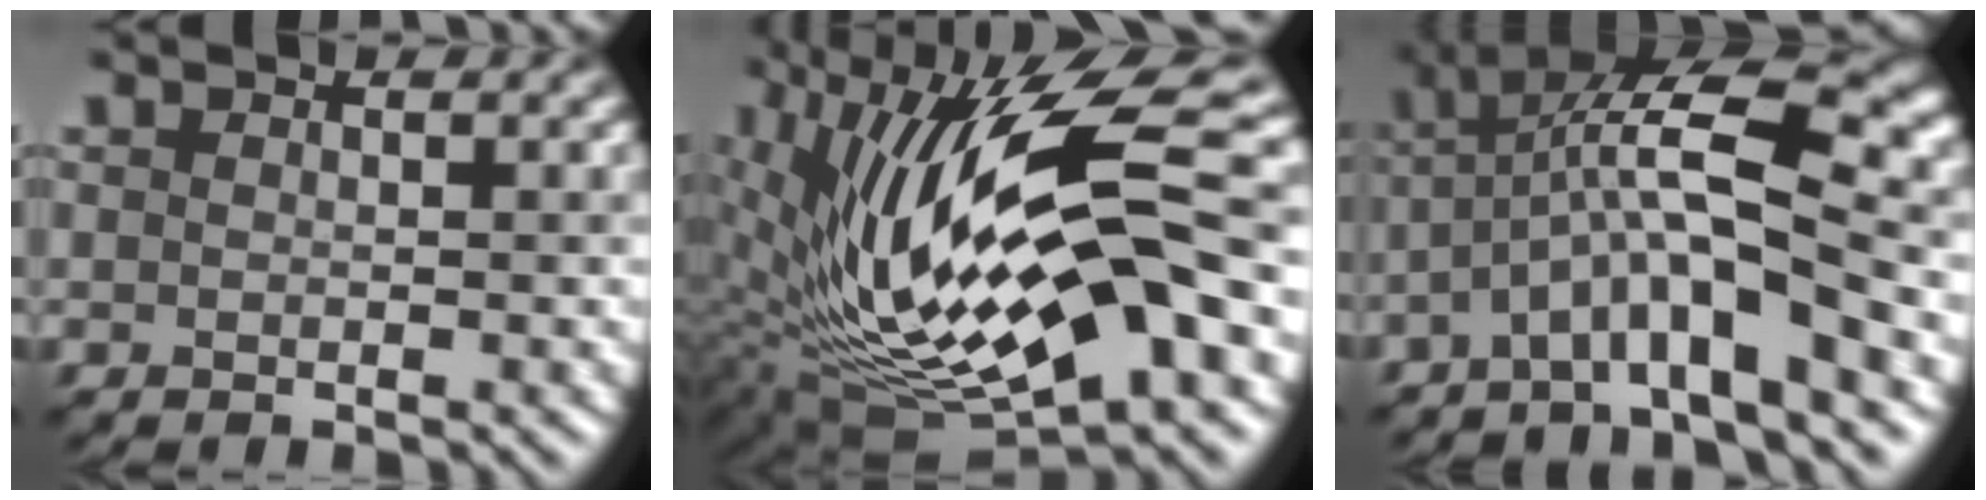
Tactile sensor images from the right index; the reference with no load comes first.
{"total": 17.1, "force": [1.8, 6.5, 15.7], "torque": [-0.299, 0.005, 0.035]}
{"total": 9.2, "force": [-2.2, 2.0, 8.7], "torque": [-0.149, 0.026, -0.046]}